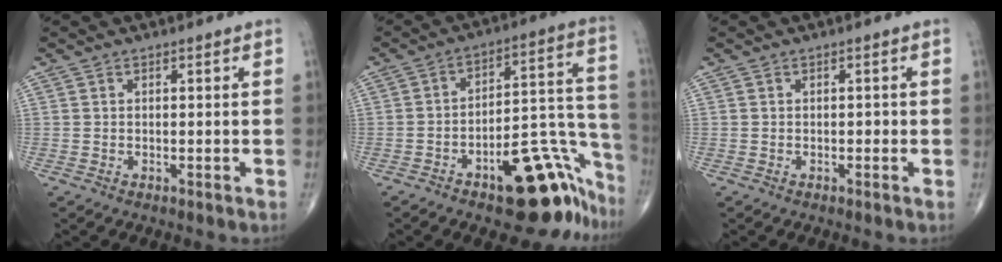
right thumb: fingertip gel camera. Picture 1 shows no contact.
{"total": 20.3, "force": [-12.0, 8.2, 14.2], "torque": [-0.084, 0.118, -0.160]}
{"total": 0.6, "force": [-0.2, 0.4, 0.4], "torque": [-0.001, 0.003, -0.007]}